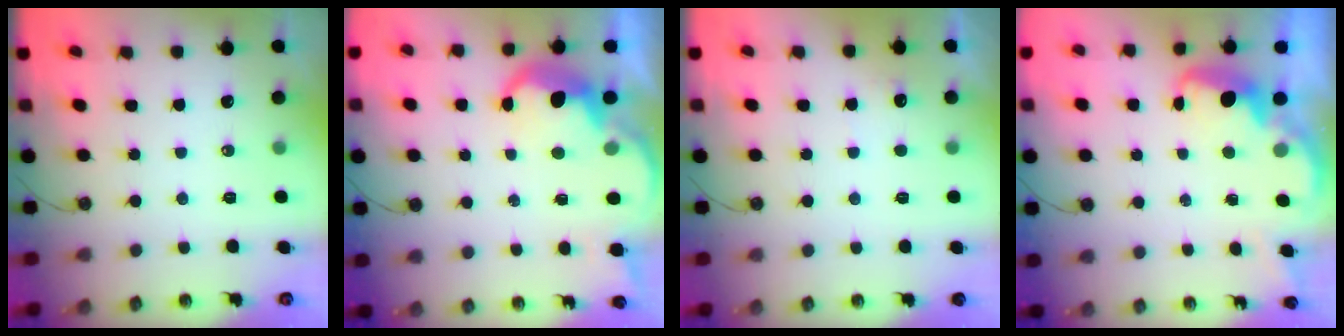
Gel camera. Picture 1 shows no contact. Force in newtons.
{"total": 6.9, "press": 6.9, "slide": 0.5}
{"total": 3.7, "press": 3.5, "slide": 1.1}
{"total": 2.6, "press": 2.6, "slide": 0.5}